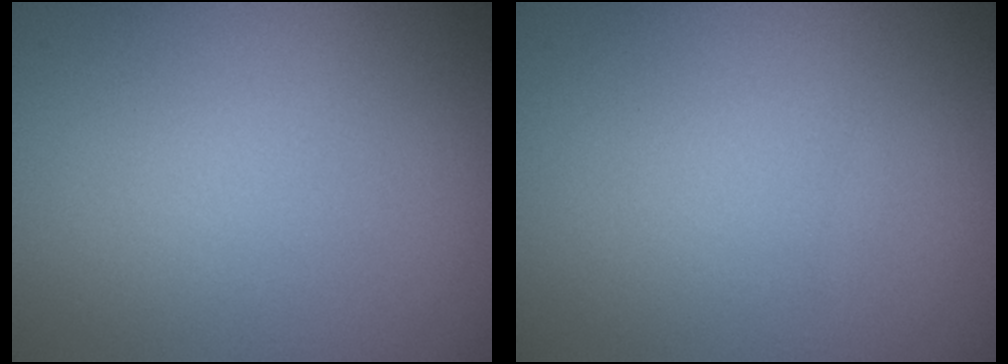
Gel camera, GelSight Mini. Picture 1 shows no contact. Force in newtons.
{"total": 0.0}